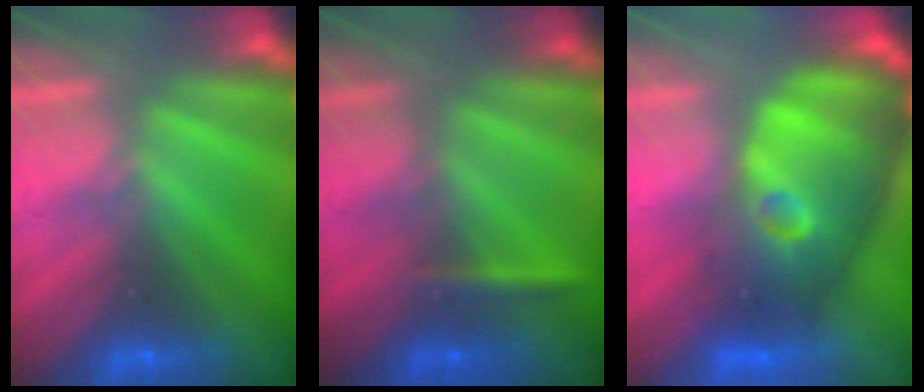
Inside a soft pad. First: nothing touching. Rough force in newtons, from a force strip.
{"total": 2.4}
{"total": 10.2}